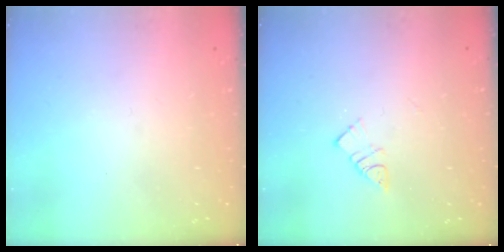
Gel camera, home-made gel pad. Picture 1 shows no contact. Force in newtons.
{"total": 5.6, "press": 5.6, "slide": 0.2}